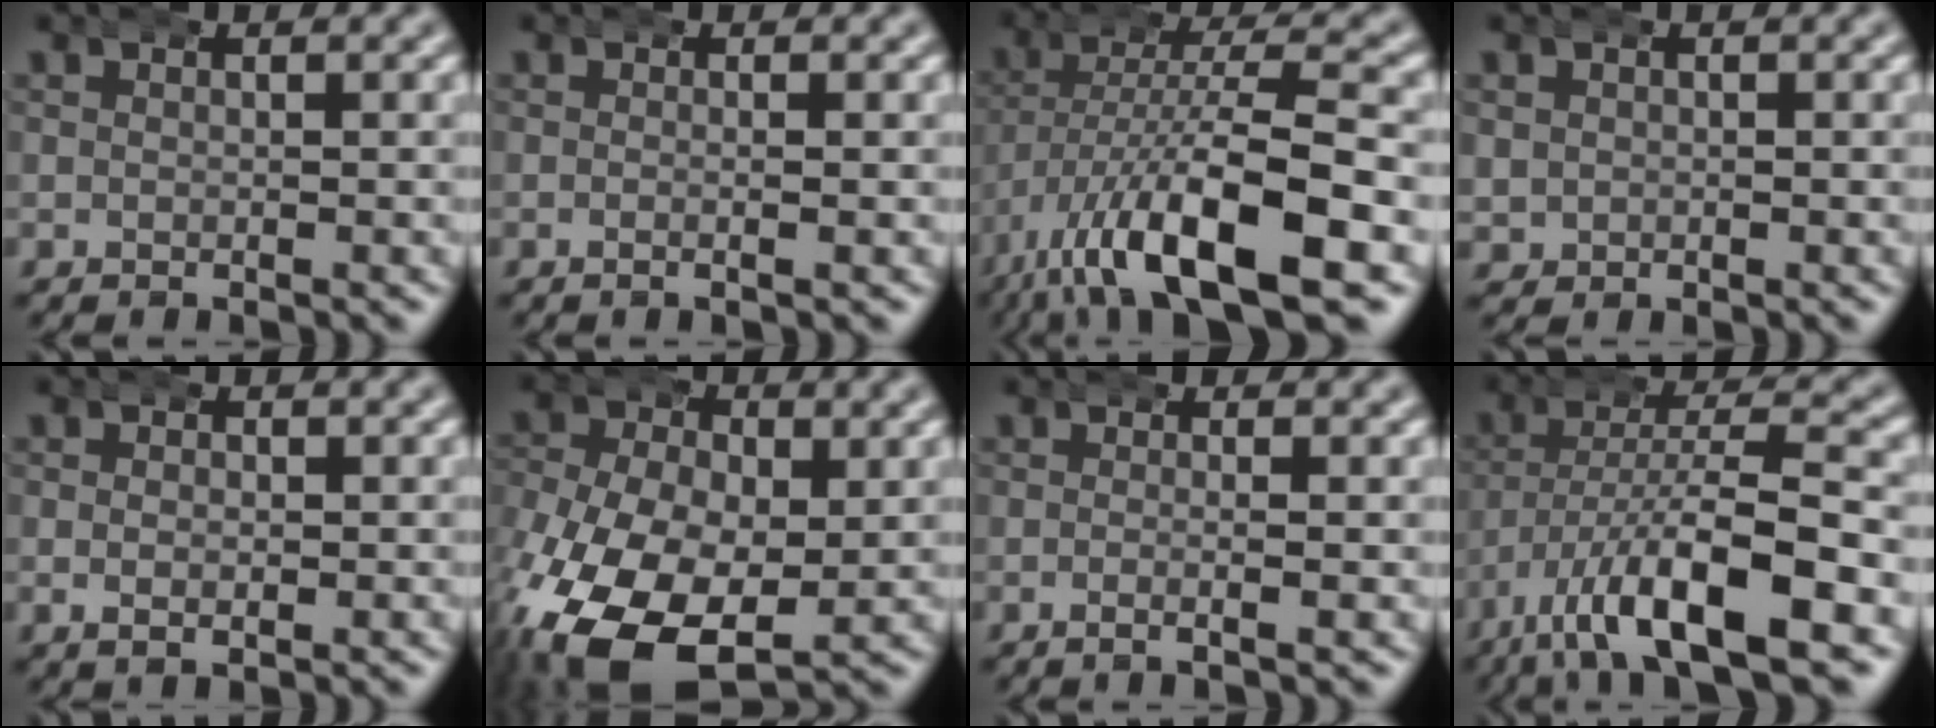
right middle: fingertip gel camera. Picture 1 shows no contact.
{"total": 0.8, "force": [-0.4, -0.3, 0.7], "torque": [-0.015, -0.003, -0.006]}
{"total": 10.6, "force": [-5.5, 3.7, 8.3], "torque": [-0.163, -0.022, -0.066]}
{"total": 2.0, "force": [0.4, 1.9, 0.6], "torque": [-0.027, -0.008, 0.010]}
{"total": 1.6, "force": [-0.2, 0.9, 1.3], "torque": [-0.026, -0.006, 0.002]}
{"total": 11.6, "force": [-4.2, 7.4, 8.0], "torque": [-0.181, -0.058, -0.040]}
{"total": 1.4, "force": [-0.5, -0.2, 1.3], "torque": [-0.029, -0.006, -0.008]}
{"total": 10.2, "force": [-6.0, 2.9, 7.7], "torque": [-0.136, -0.012, -0.085]}